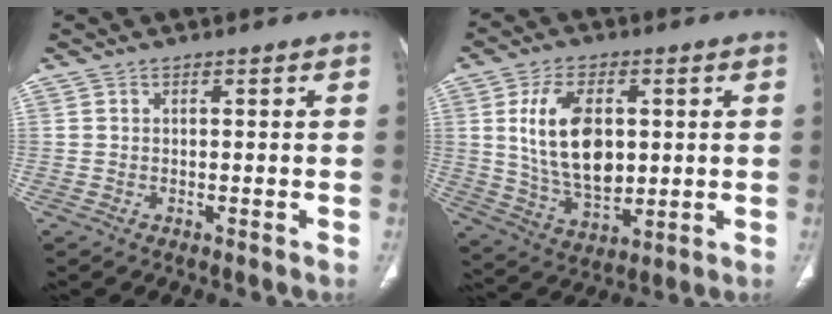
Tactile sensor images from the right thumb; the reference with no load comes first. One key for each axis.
{"total": 15.0, "fx": 2.5, "fy": 8.9, "fz": 11.9, "tx": -0.194, "ty": -0.015, "tz": 0.054}